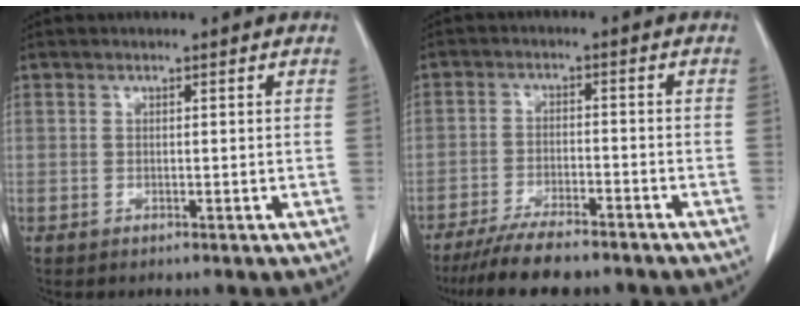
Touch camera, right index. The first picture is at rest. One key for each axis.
{"total": 9.4, "fx": -8.0, "fy": 2.0, "fz": 4.6, "tx": -0.070, "ty": -0.017, "tz": -0.129}